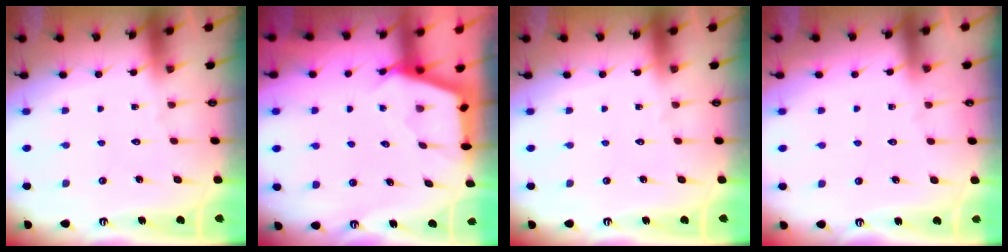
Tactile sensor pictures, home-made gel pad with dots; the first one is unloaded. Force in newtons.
{"total": 3.0, "press": 3.0, "slide": 0.4}
{"total": 0.0}
{"total": 3.3, "press": 3.2, "slide": 0.5}